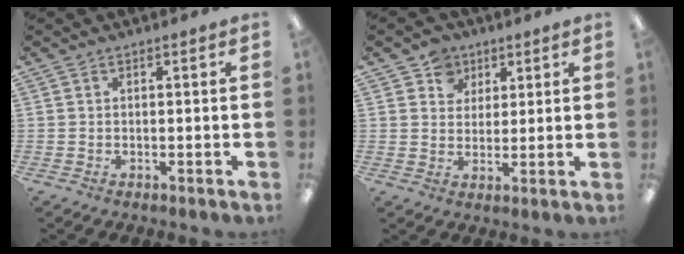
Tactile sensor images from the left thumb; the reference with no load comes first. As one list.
[{"total": 6.6, "force": [4.0, 5.2, 0.7], "torque": [-0.017, -0.013, 0.072]}]